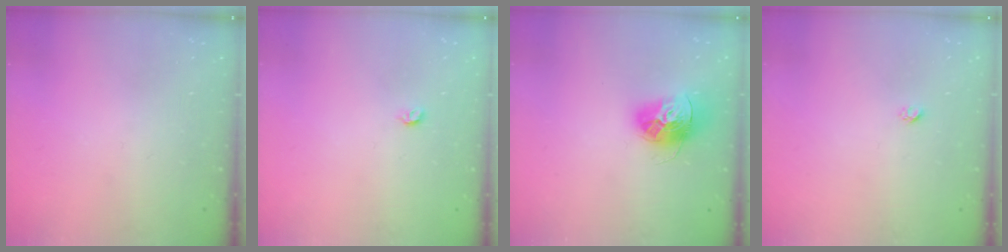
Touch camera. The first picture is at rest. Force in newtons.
{"total": 3.3, "press": 3.3, "slide": 0.7}
{"total": 14.6, "press": 14.5, "slide": 1.3}
{"total": 1.9, "press": 1.9, "slide": 0.1}